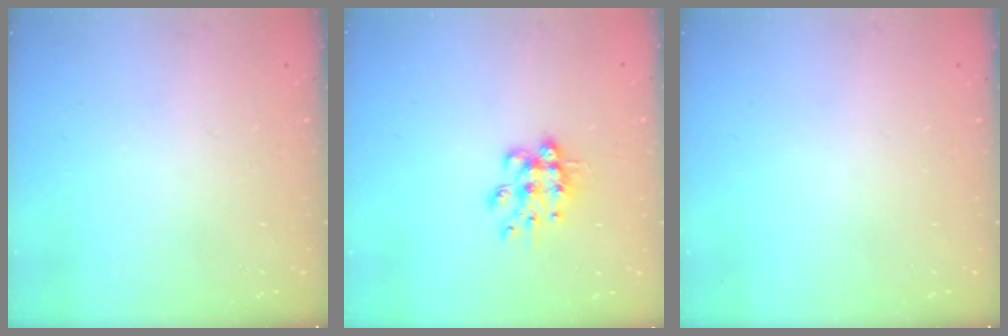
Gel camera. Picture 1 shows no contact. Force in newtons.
{"total": 9.3, "press": 9.3, "slide": 0.6}
{"total": 0.0}